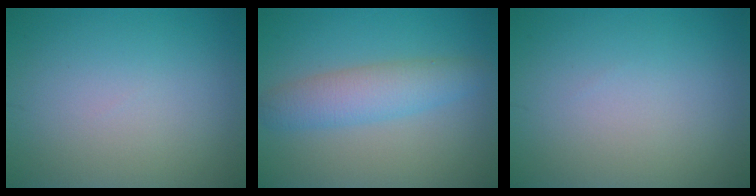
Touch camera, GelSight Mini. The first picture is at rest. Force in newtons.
{"total": 4.0, "press": 4.0, "slide": 0.2}
{"total": 0.0}